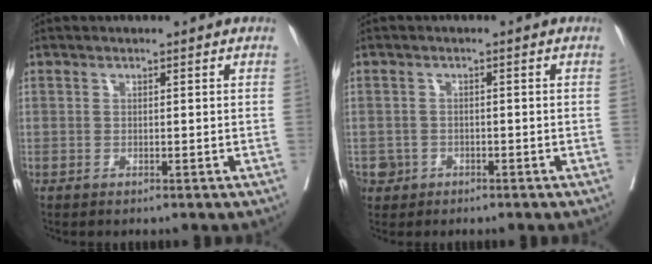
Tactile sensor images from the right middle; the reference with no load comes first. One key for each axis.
{"total": 2.5, "fx": -1.1, "fy": 2.2, "fz": 0.0, "tx": 0.002, "ty": 0.009, "tz": -0.019}